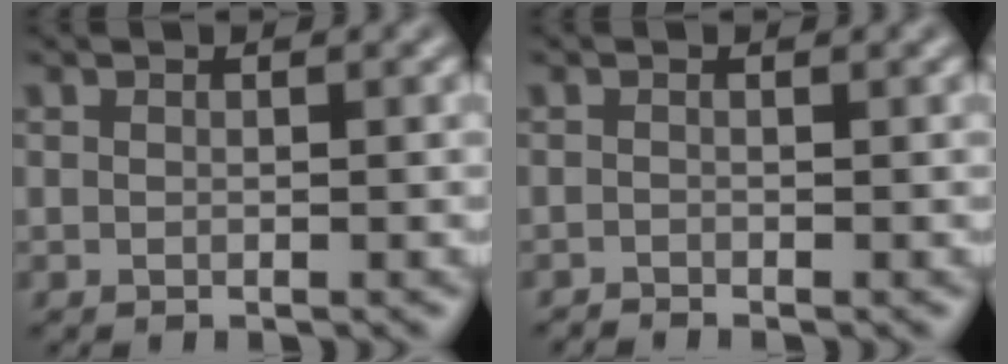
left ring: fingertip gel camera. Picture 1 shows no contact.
{"total": 0.8, "force": [-0.8, 0.0, 0.1], "torque": [0.002, -0.004, -0.019]}